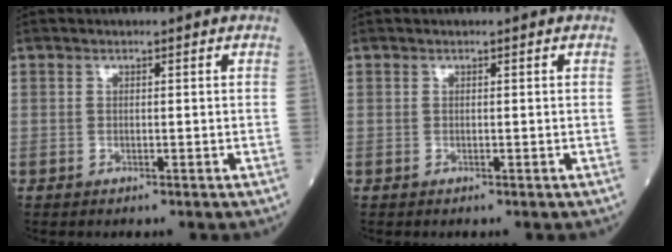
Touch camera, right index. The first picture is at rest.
{"total": 0.0}